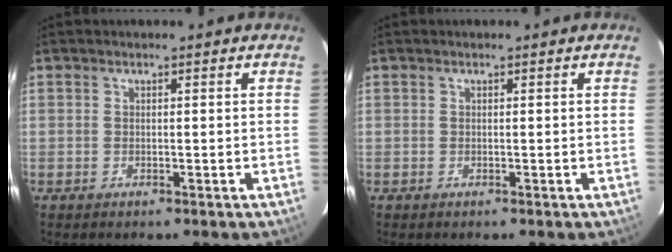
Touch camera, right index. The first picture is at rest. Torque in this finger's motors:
{"motor_torque": [0.00, 0.00, 0.00, 0.00]}